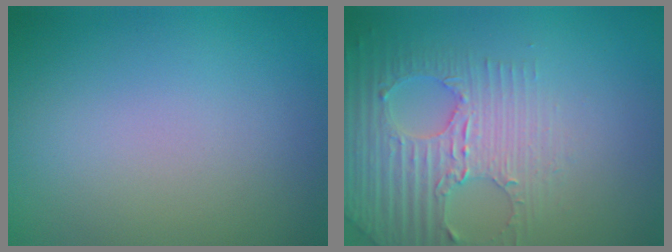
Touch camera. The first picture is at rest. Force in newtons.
{"total": 3.5, "press": 3.5, "slide": 0.6}